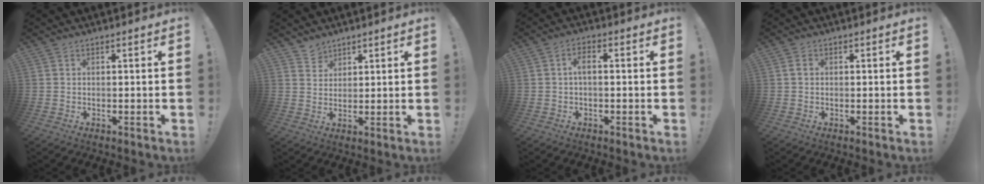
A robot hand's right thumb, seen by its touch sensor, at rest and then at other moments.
{"total": 3.5, "force": [2.9, 1.9, 0.0], "torque": [0.001, -0.019, 0.054]}
{"total": 3.2, "force": [-0.2, 0.9, 3.0], "torque": [-0.063, 0.012, -0.004]}
{"total": 1.8, "force": [0.3, 1.3, 1.2], "torque": [-0.019, 0.005, 0.005]}